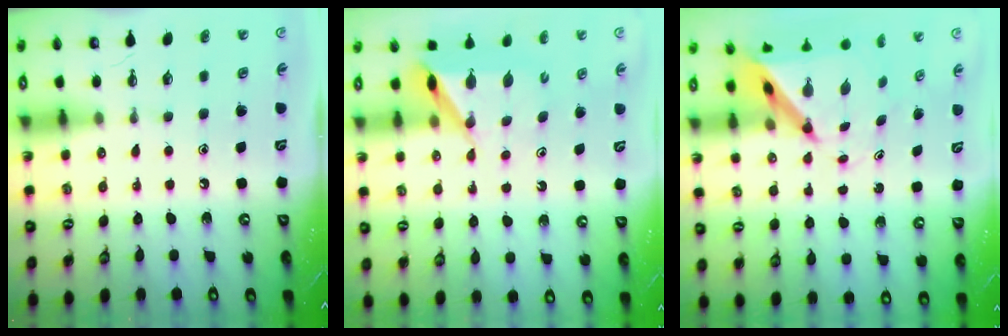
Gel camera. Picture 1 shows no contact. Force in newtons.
{"total": 8.1, "press": 8.1, "slide": 0.3}
{"total": 8.1, "press": 8.1, "slide": 0.6}